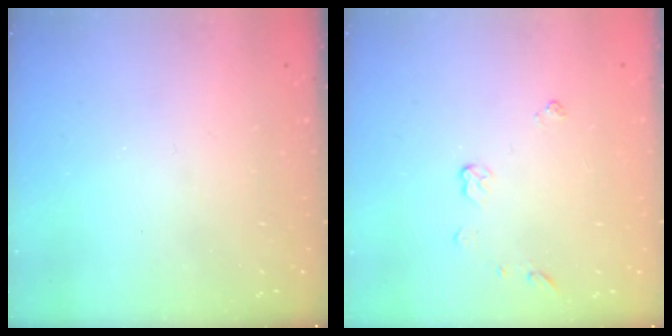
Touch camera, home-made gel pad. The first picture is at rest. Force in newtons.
{"total": 4.1, "press": 4.1, "slide": 0.6}